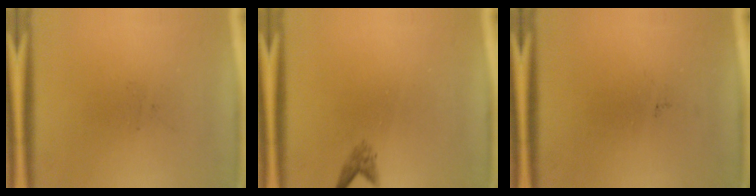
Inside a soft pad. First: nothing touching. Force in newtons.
{"total": 1.3}
{"total": 0.0}